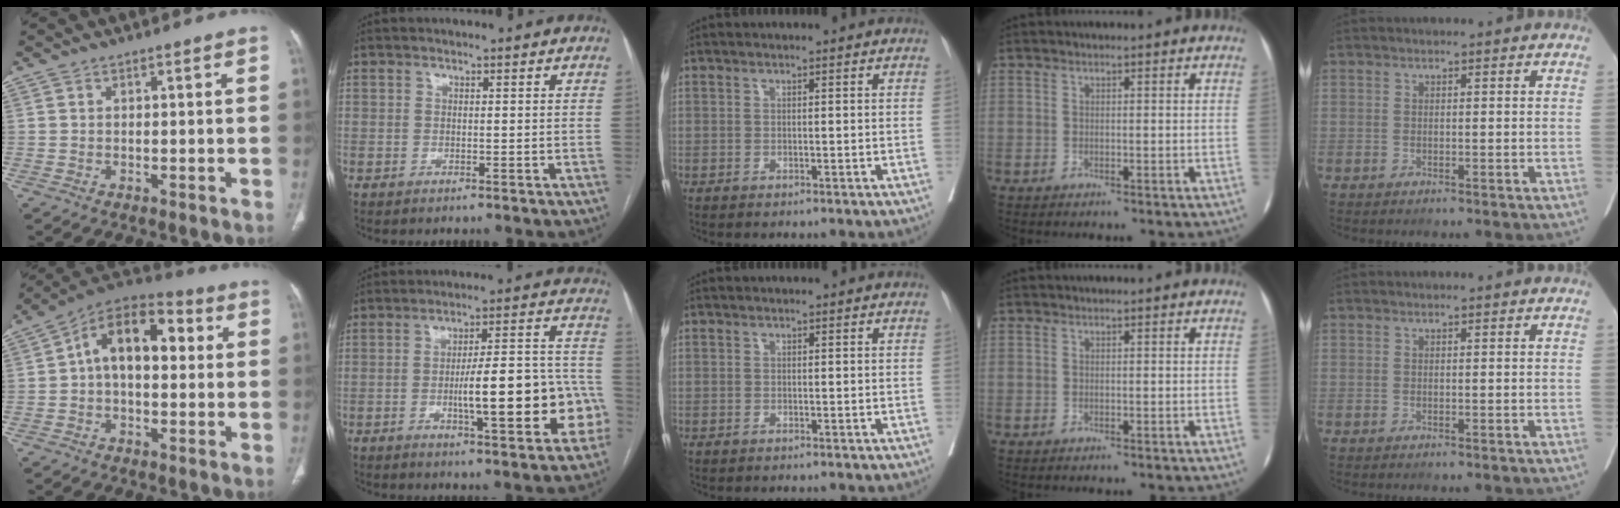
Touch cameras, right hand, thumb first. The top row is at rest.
{"thumb": {"total": 14.3, "force": [2.0, 8.5, 11.4], "torque": [-0.157, 0.039, 0.021]}, "index": {"total": 15.8, "force": [-4.4, 3.1, 14.8], "torque": [-0.189, 0.032, -0.054]}}